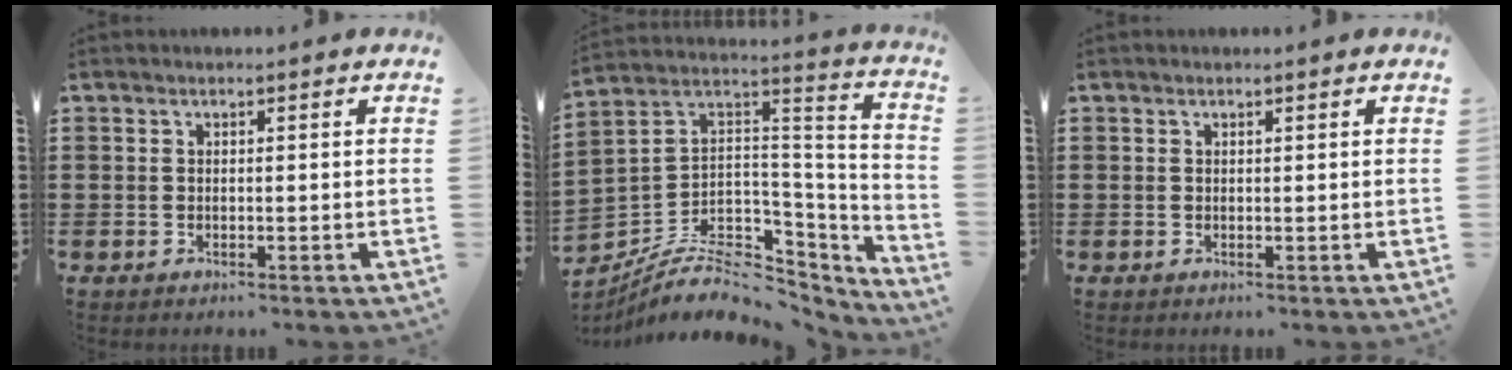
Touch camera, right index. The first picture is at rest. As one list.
[{"total": 8.9, "force": [-6.0, 4.7, 4.6], "torque": [-0.095, 0.007, -0.109]}, {"total": 0.0}]